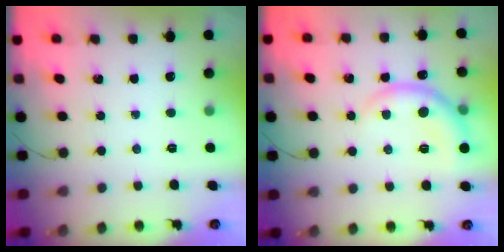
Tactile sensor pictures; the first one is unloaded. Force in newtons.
{"total": 8.1, "press": 8.1, "slide": 0.4}